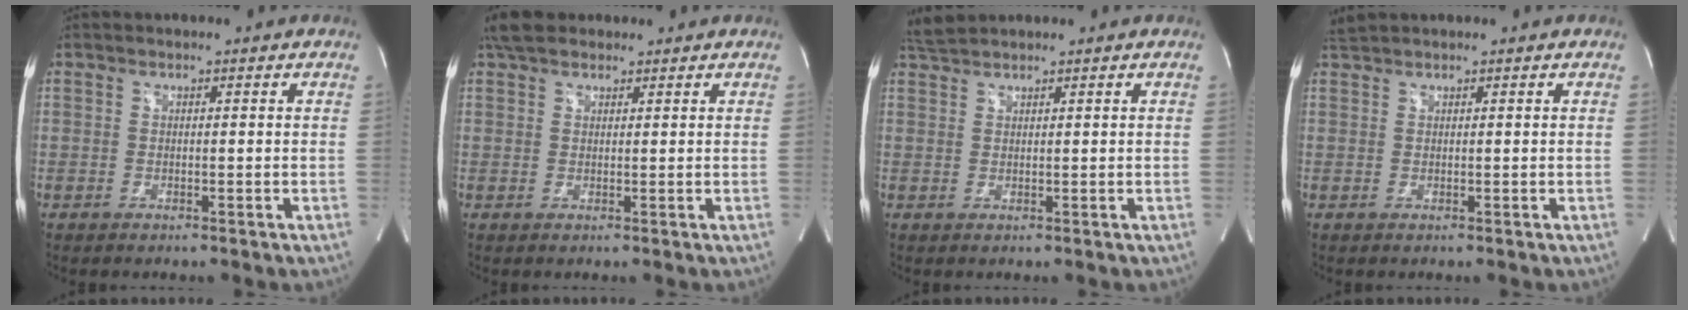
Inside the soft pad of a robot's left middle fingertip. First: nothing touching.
{"total": 4.0, "force": [3.2, 2.0, 1.4], "torque": [-0.029, 0.022, 0.057]}
{"total": 2.2, "force": [2.2, -0.3, 0.2], "torque": [-0.013, 0.012, 0.050]}
{"total": 1.3, "force": [1.2, -0.3, 0.1], "torque": [-0.008, 0.011, 0.033]}